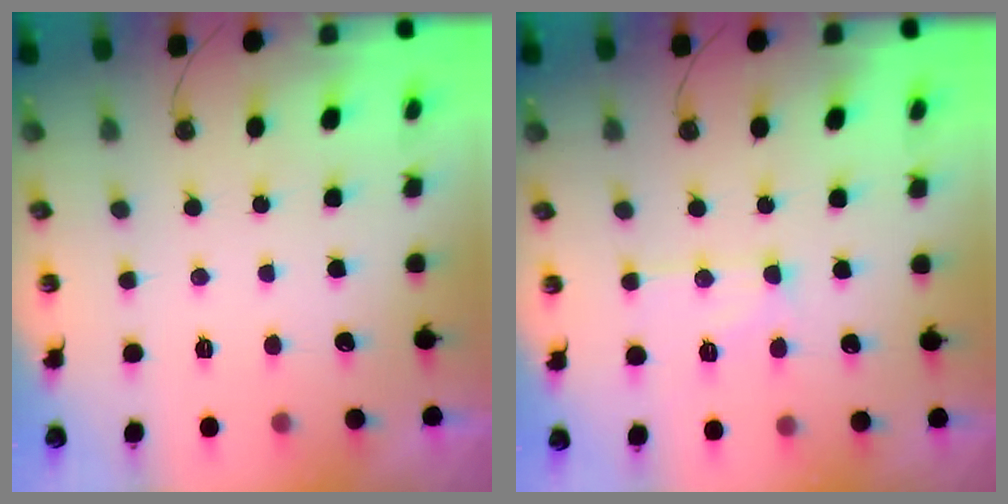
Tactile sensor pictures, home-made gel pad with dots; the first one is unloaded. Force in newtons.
{"total": 11.7, "press": 11.7, "slide": 1.0}